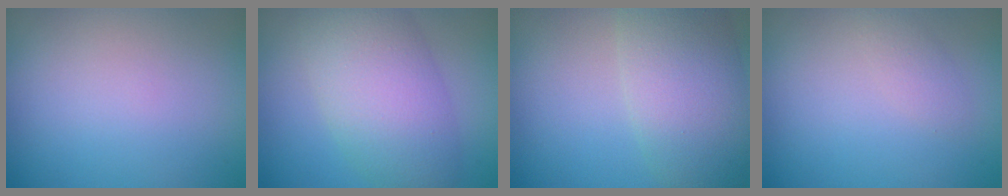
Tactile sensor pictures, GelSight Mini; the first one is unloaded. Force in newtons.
{"total": 7.8, "press": 7.8, "slide": 0.4}
{"total": 7.5, "press": 7.5, "slide": 0.6}
{"total": 1.1, "press": 1.1, "slide": 0.0}